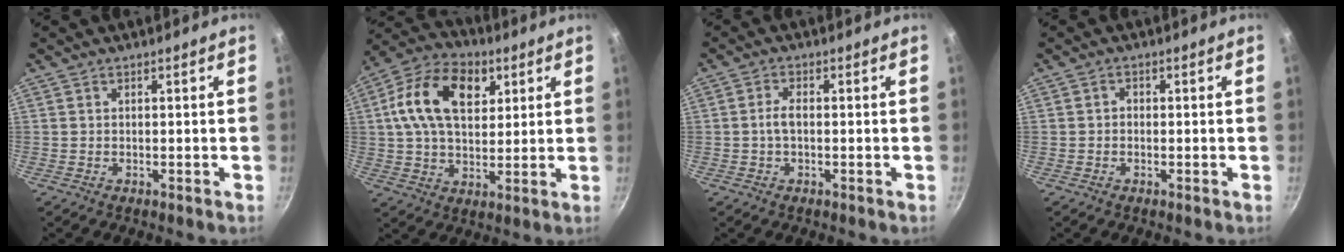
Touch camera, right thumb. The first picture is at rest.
{"total": 16.6, "force": [5.0, 10.7, 11.6], "torque": [-0.181, 0.005, 0.072]}
{"total": 2.7, "force": [-0.3, 1.4, 2.3], "torque": [-0.046, 0.012, -0.008]}
{"total": 1.0, "force": [-0.3, 0.9, 0.5], "torque": [-0.007, 0.005, -0.007]}